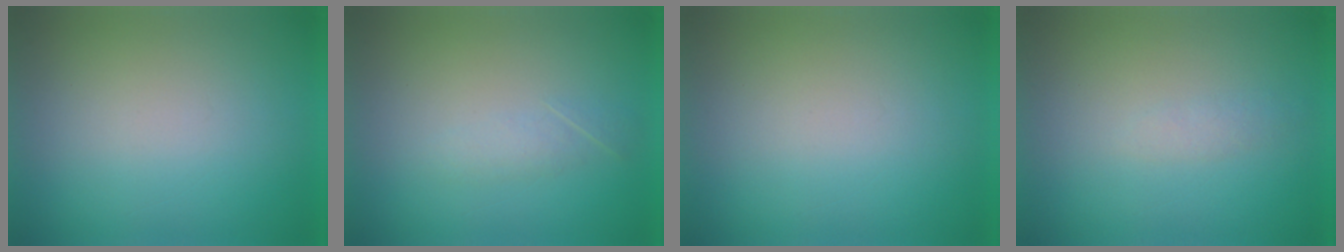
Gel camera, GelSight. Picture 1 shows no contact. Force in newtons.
{"total": 1.8}
{"total": 0.0}
{"total": 1.3}